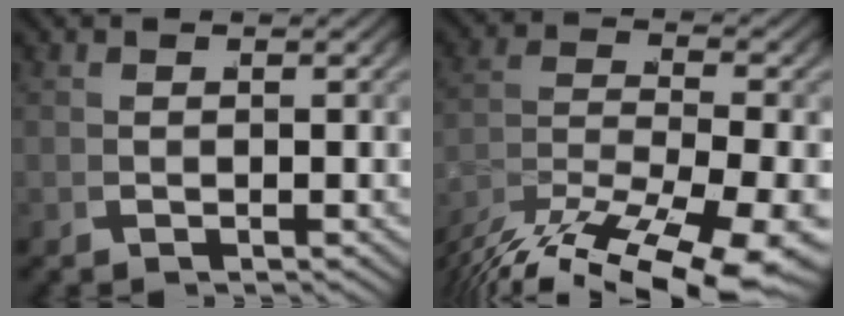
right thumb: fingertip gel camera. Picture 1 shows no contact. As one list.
[{"total": 11.1, "force": [-5.8, 5.7, 7.6], "torque": [-0.152, -0.046, -0.073]}]